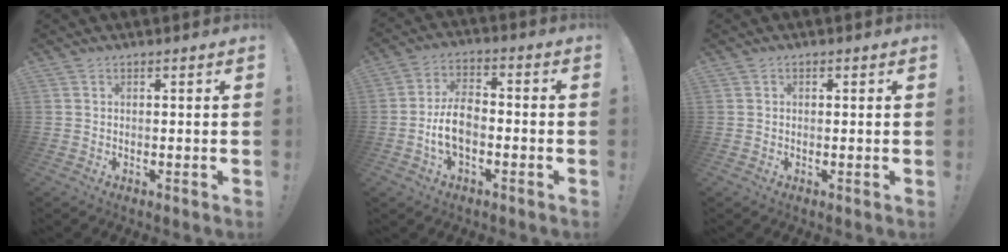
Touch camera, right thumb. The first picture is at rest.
{"total": 9.3, "force": [-2.4, 5.5, 7.2], "torque": [-0.133, 0.008, -0.041]}
{"total": 0.5, "force": [-0.1, 0.5, 0.2], "torque": [-0.002, 0.002, -0.003]}